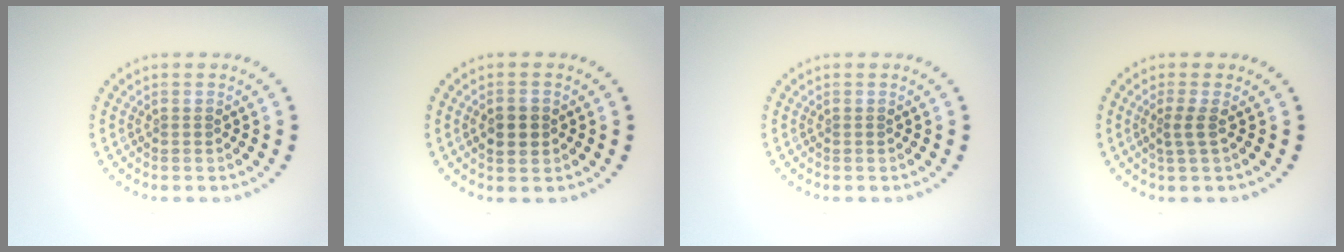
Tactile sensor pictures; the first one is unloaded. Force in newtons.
{"total": 2.4, "press": 2.4, "slide": 0.1}
{"total": 0.0}
{"total": 1.6, "press": 1.1, "slide": 1.1}